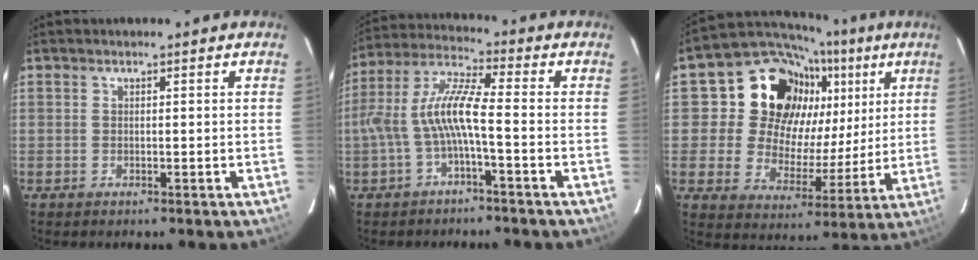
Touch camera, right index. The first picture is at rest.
{"total": 8.7, "force": [-2.4, 1.1, 8.3], "torque": [-0.187, 0.014, -0.043]}
{"total": 20.2, "force": [8.6, 16.1, 8.7], "torque": [-0.181, 0.047, 0.152]}